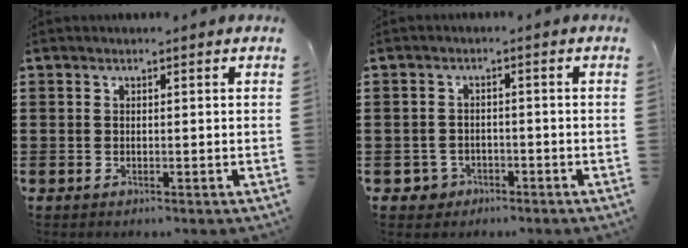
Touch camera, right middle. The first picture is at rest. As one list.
[{"total": 2.3, "force": [-1.7, 1.5, 0.1], "torque": [-0.010, 0.002, -0.039]}]